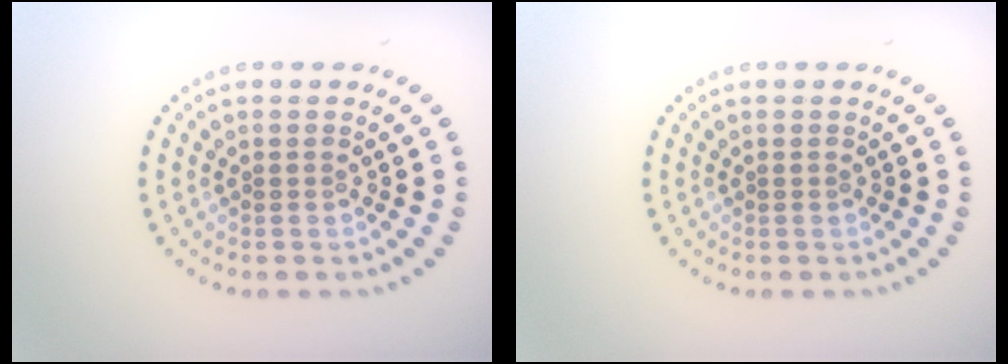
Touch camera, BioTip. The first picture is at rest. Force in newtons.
{"total": 0.0}